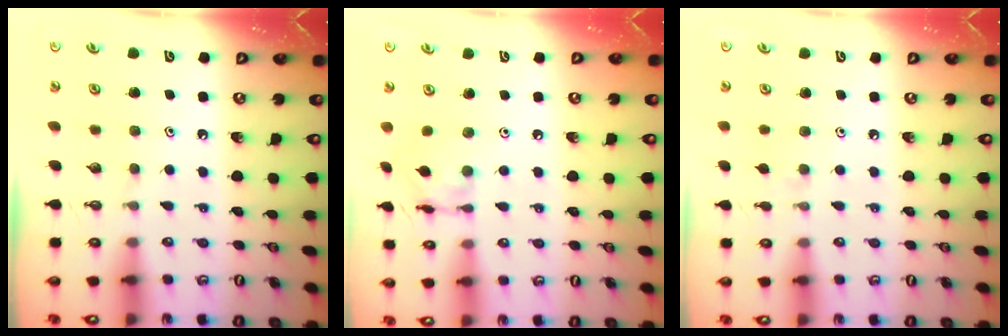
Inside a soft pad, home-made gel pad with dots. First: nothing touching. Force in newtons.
{"total": 7.2, "press": 7.2, "slide": 0.2}
{"total": 2.9, "press": 2.9, "slide": 0.4}